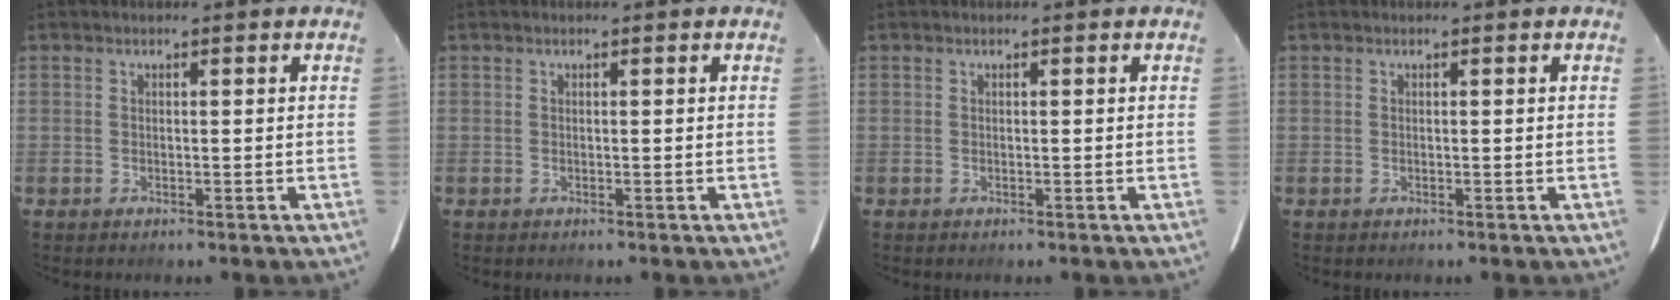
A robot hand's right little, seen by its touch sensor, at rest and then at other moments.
{"total": 0.0}
{"total": 0.0}
{"total": 0.0}